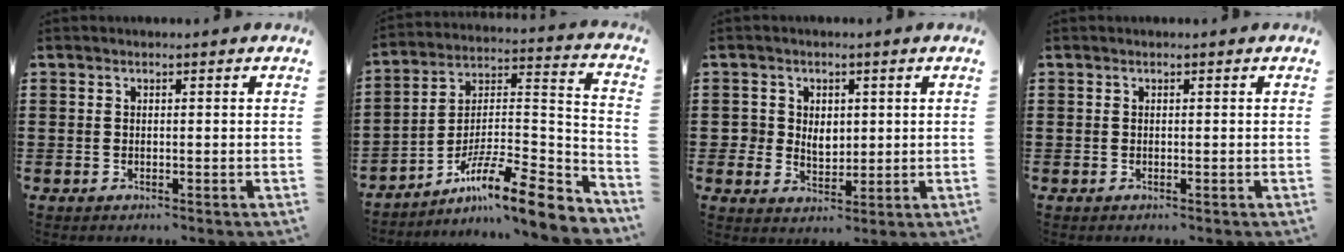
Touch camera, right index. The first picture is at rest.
{"total": 11.4, "force": [-8.5, 1.3, 7.5], "torque": [-0.121, 0.007, -0.161]}
{"total": 3.6, "force": [0.7, 3.3, 1.5], "torque": [-0.034, 0.008, 0.008]}
{"total": 0.0}